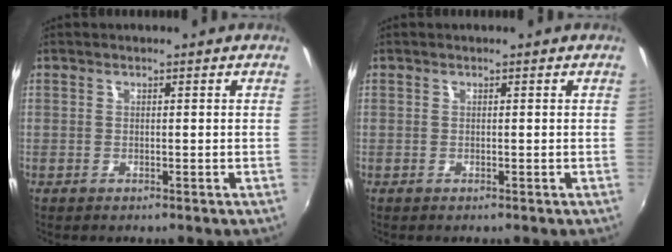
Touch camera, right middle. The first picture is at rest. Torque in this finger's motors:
{"motor_torque": [0.00, 0.00, 0.00, 0.01]}